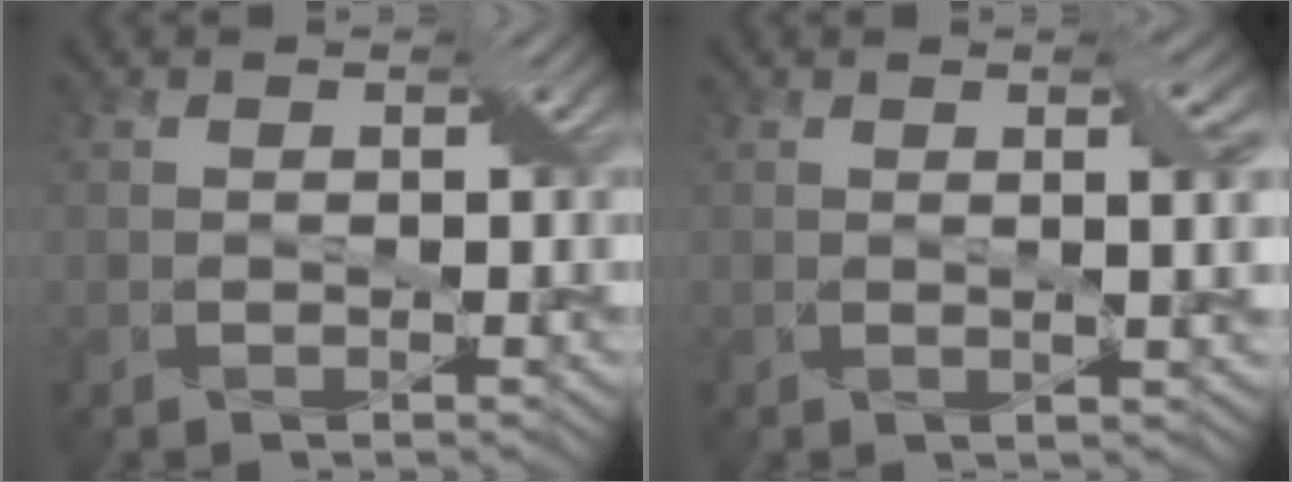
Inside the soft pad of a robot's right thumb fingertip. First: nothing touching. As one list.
[{"total": 2.8, "force": [0.7, 0.2, 2.7], "torque": [-0.042, 0.004, 0.011]}]